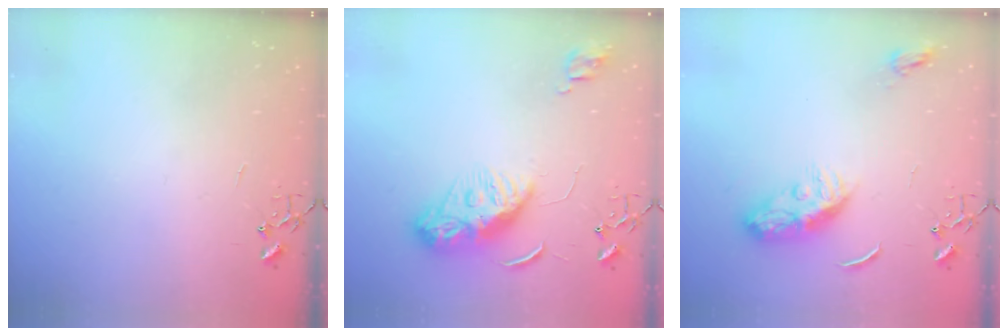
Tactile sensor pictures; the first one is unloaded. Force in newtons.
{"total": 11.8, "press": 11.7, "slide": 1.1}
{"total": 10.8, "press": 10.8, "slide": 0.2}